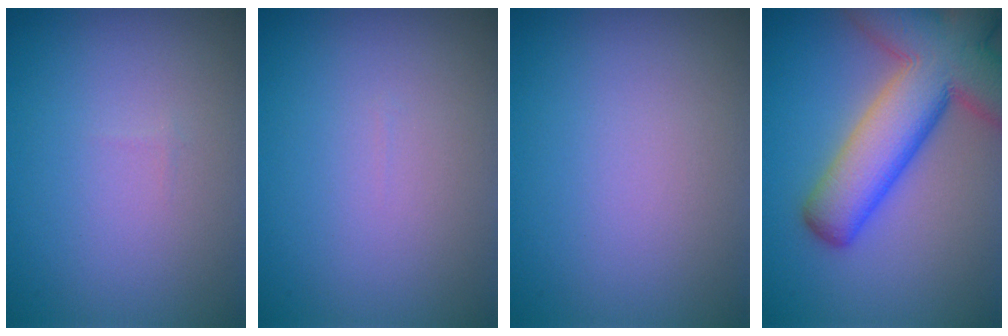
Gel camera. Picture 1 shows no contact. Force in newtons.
{"total": 0.0}
{"total": 0.0}
{"total": 11.6, "press": 11.6, "slide": 0.7}